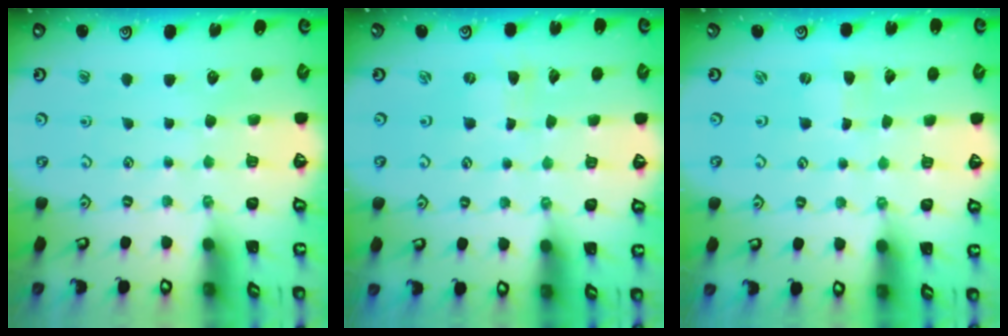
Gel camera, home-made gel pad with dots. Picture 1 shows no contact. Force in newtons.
{"total": 0.0}
{"total": 0.0}